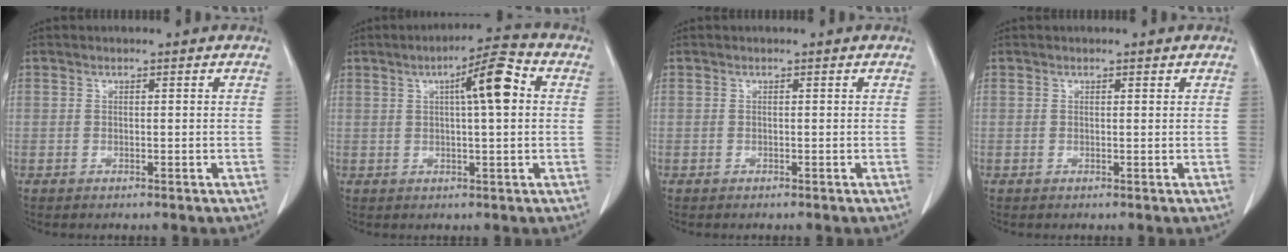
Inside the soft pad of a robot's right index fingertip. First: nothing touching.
{"total": 7.8, "force": [1.8, 0.8, 7.5], "torque": [-0.119, 0.018, 0.023]}
{"total": 0.0}
{"total": 0.0}